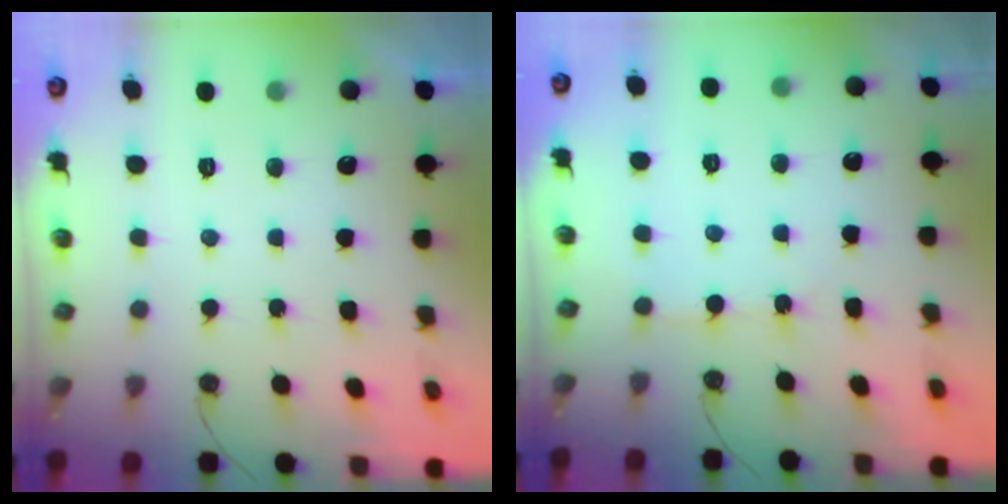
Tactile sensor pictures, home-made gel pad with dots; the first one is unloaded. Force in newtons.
{"total": 3.6, "press": 3.5, "slide": 0.5}